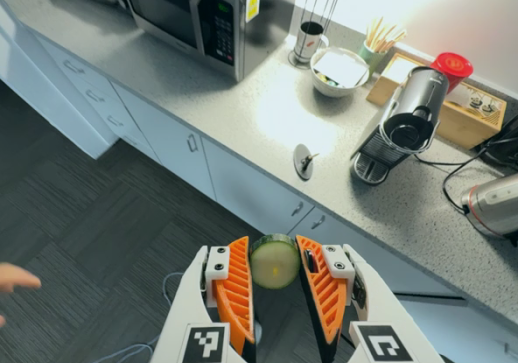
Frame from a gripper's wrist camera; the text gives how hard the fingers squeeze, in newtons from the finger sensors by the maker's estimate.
{"total": 9.9, "left": 10.4, "right": 9.4}